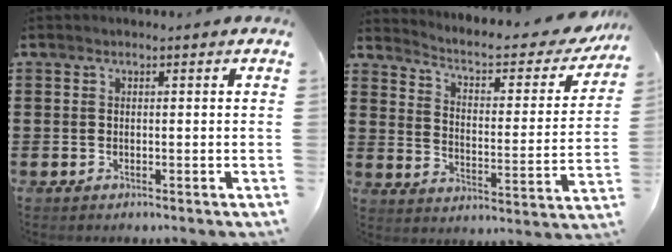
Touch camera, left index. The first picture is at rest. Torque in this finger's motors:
{"motor_torque": [1.54, 0.60, 0.23, 0.04]}